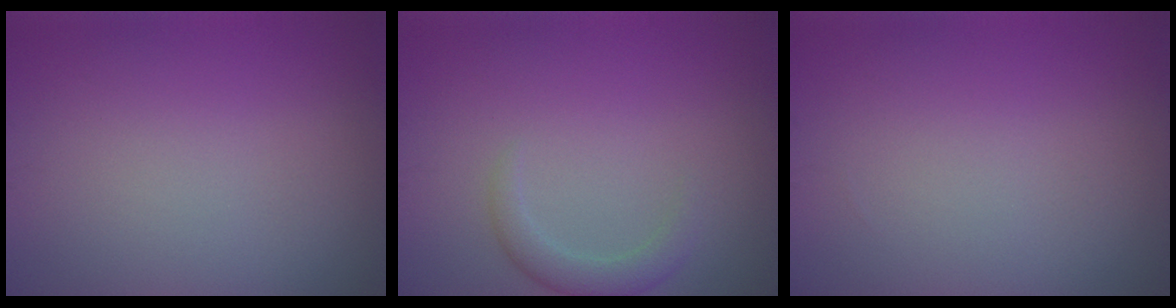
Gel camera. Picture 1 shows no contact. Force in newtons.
{"total": 1.9, "press": 1.9, "slide": 0.1}
{"total": 0.0}